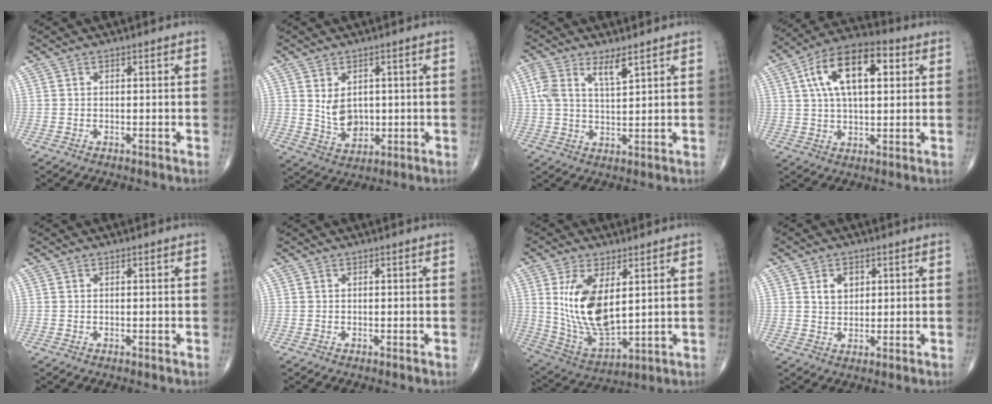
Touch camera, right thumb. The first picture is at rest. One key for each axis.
{"total": 6.4, "fx": 1.0, "fy": 4.6, "fz": 4.3, "tx": -0.057, "ty": -0.014, "tz": 0.034}
{"total": 6.2, "fx": 3.2, "fy": 2.0, "fz": 4.9, "tx": -0.099, "ty": -0.007, "tz": 0.067}
{"total": 16.2, "fx": 4.7, "fy": 8.0, "fz": 13.3, "tx": -0.216, "ty": 0.016, "tz": 0.073}
{"total": 0.0}
{"total": 0.0}
{"total": 14.8, "fx": 3.4, "fy": 7.2, "fz": 12.5, "tx": -0.233, "ty": -0.023, "tz": 0.085}
{"total": 4.1, "fx": 1.5, "fy": 3.0, "fz": 2.4, "tx": -0.023, "ty": -0.008, "tz": 0.026}